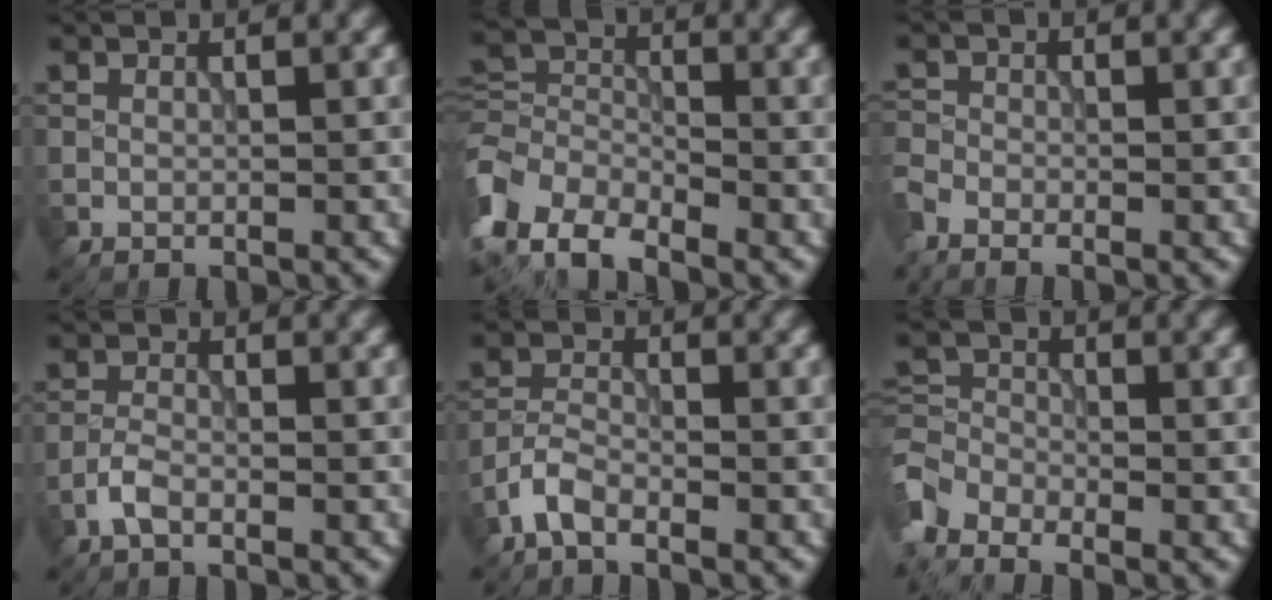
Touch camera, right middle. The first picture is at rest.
{"total": 7.0, "force": [-4.3, 4.1, 3.7], "torque": [-0.072, -0.002, -0.103]}
{"total": 2.3, "force": [-1.9, 0.8, 0.9], "torque": [-0.021, -0.008, -0.052]}
{"total": 1.7, "force": [-1.1, 0.6, 1.2], "torque": [-0.027, 0.004, -0.029]}
{"total": 2.5, "force": [-1.8, 0.9, 1.4], "torque": [-0.032, 0.006, -0.045]}
{"total": 3.9, "force": [-2.8, 2.2, 1.8], "torque": [-0.035, -0.001, -0.056]}